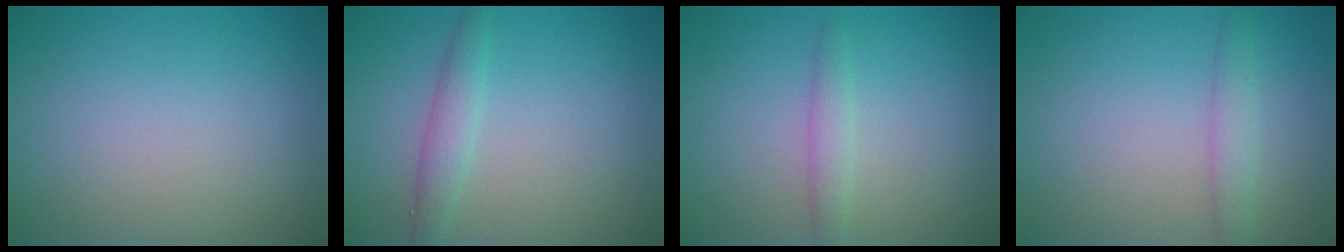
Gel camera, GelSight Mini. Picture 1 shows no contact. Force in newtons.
{"total": 1.9, "press": 1.9, "slide": 0.0}
{"total": 1.6, "press": 1.6, "slide": 0.0}
{"total": 2.0, "press": 2.0, "slide": 0.1}